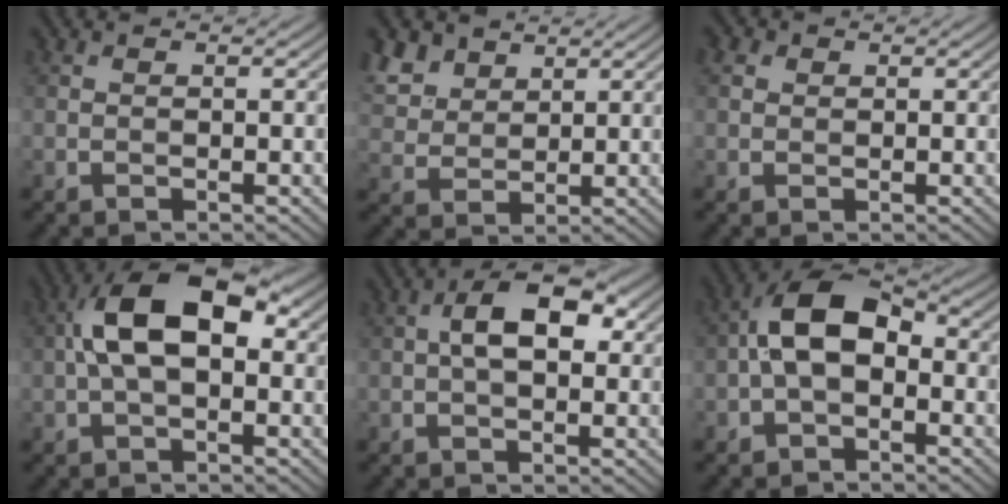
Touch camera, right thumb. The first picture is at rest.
{"total": 6.5, "force": [4.1, 3.9, 3.0], "torque": [-0.096, 0.007, 0.086]}
{"total": 1.9, "force": [0.8, 1.6, 0.8], "torque": [-0.023, 0.005, 0.011]}
{"total": 9.9, "force": [0.8, 5.1, 8.4], "torque": [-0.165, 0.022, 0.004]}
{"total": 6.3, "force": [0.8, 3.2, 5.3], "torque": [-0.086, 0.010, 0.008]}
{"total": 8.0, "force": [-0.8, 4.7, 6.4], "torque": [-0.127, 0.017, -0.027]}